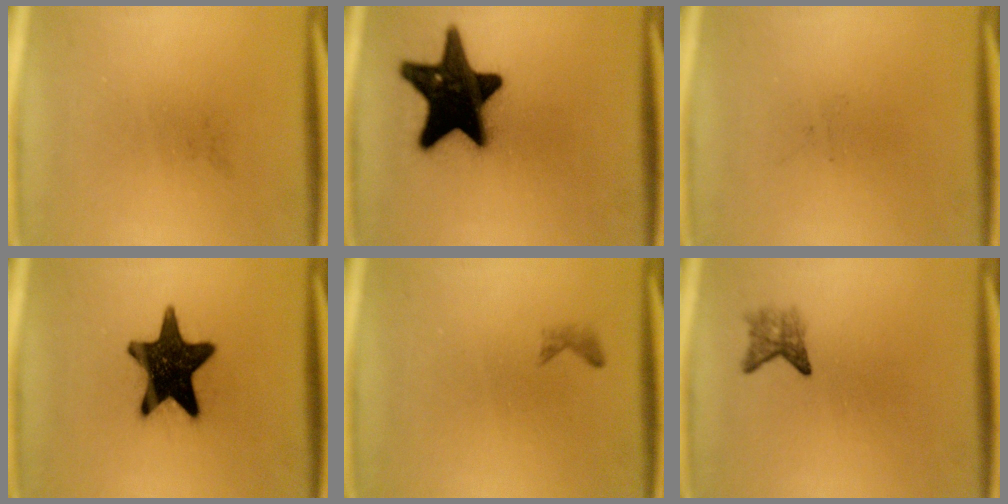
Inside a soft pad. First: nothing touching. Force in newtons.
{"total": 19.0}
{"total": 0.0}
{"total": 17.0}
{"total": 0.7}
{"total": 2.3}